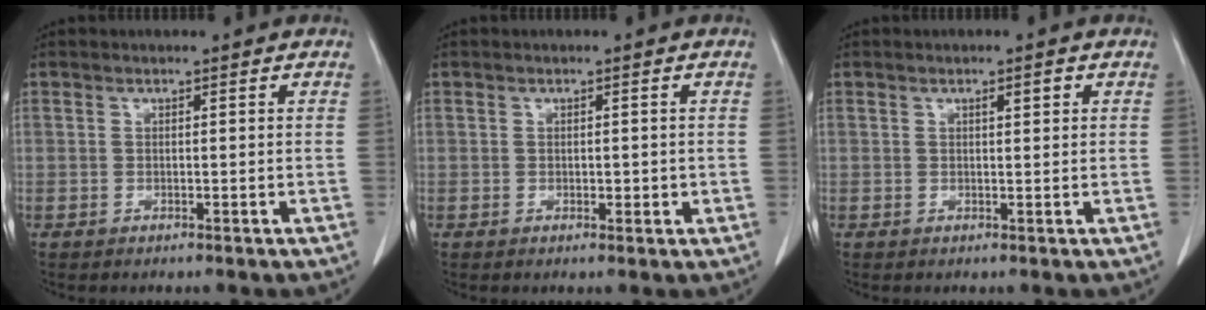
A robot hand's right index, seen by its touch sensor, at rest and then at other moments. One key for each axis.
{"total": 1.6, "fx": -0.2, "fy": 1.0, "fz": 1.2, "tx": -0.014, "ty": 0.001, "tz": 0.002}
{"total": 1.4, "fx": 0.6, "fy": 0.2, "fz": 1.2, "tx": -0.019, "ty": 0.001, "tz": 0.008}